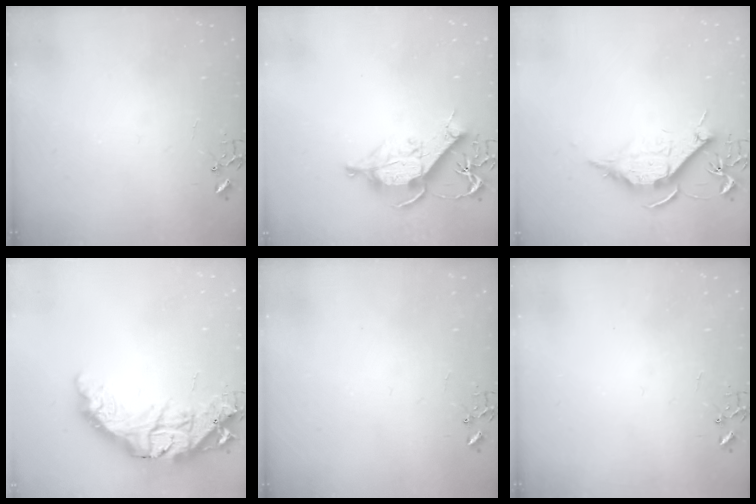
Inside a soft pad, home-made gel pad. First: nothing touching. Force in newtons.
{"total": 11.0, "press": 11.0, "slide": 1.3}
{"total": 10.8, "press": 10.8, "slide": 0.1}
{"total": 21.4, "press": 21.3, "slide": 2.0}
{"total": 0.0}
{"total": 0.0}